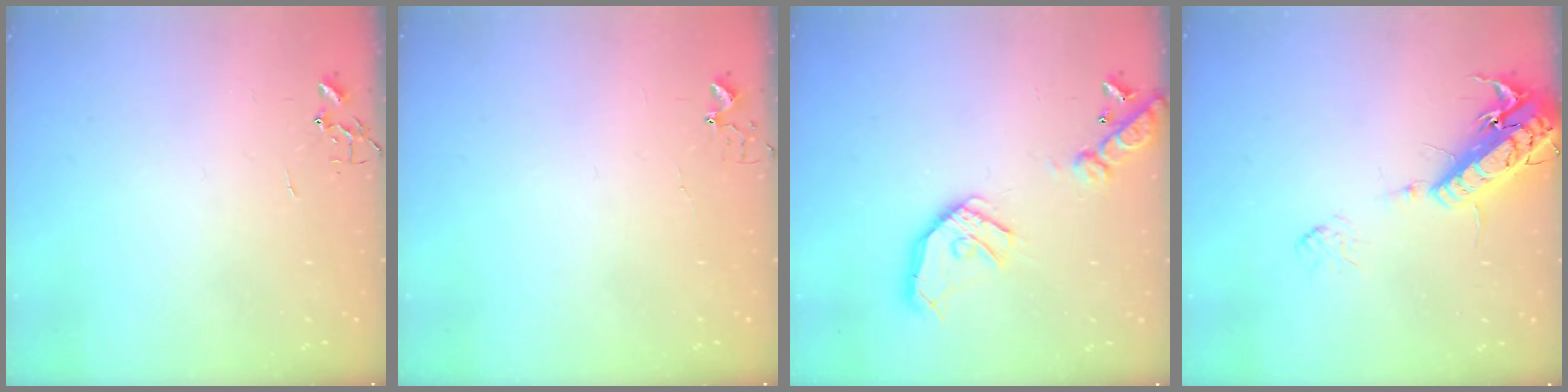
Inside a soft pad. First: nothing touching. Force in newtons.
{"total": 3.4, "press": 3.4, "slide": 0.5}
{"total": 17.3, "press": 17.0, "slide": 2.8}
{"total": 16.4, "press": 15.9, "slide": 3.8}